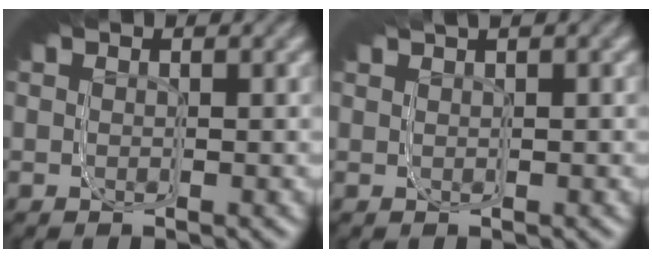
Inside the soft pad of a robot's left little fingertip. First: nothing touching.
{"total": 0.9, "force": [0.4, 0.3, 0.8], "torque": [-0.028, 0.001, 0.010]}